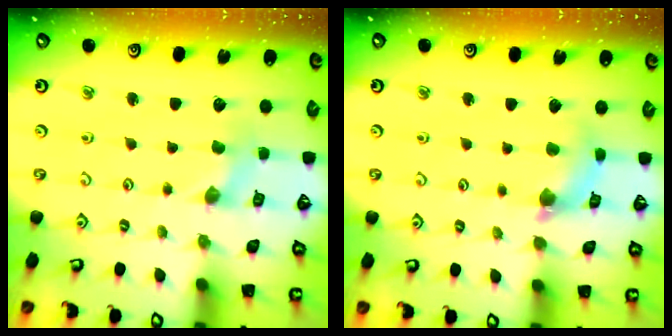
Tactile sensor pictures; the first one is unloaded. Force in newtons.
{"total": 5.0, "press": 5.0, "slide": 0.4}